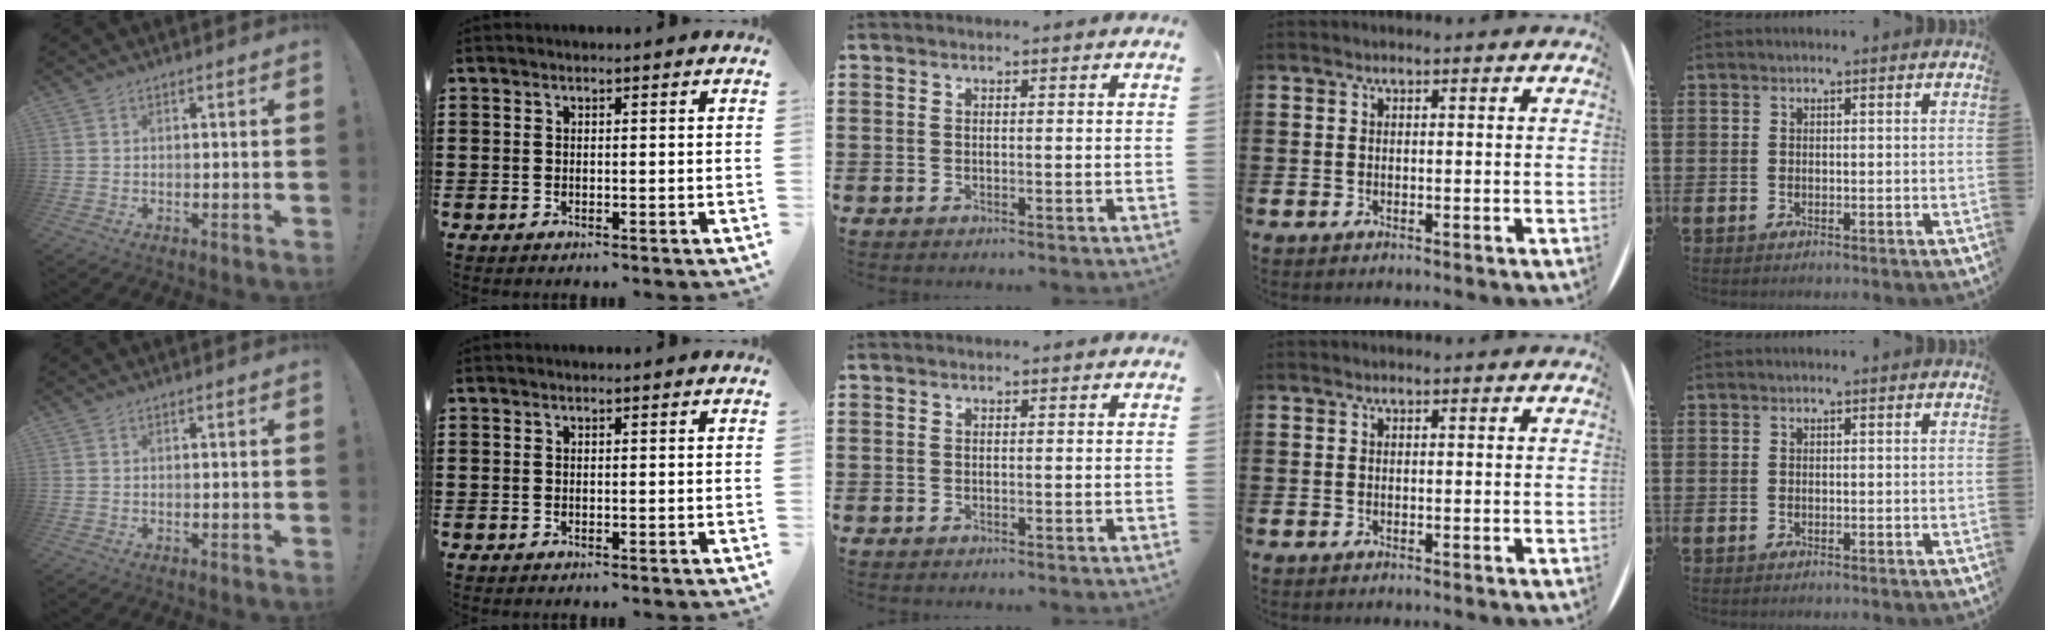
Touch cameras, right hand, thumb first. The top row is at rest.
{}